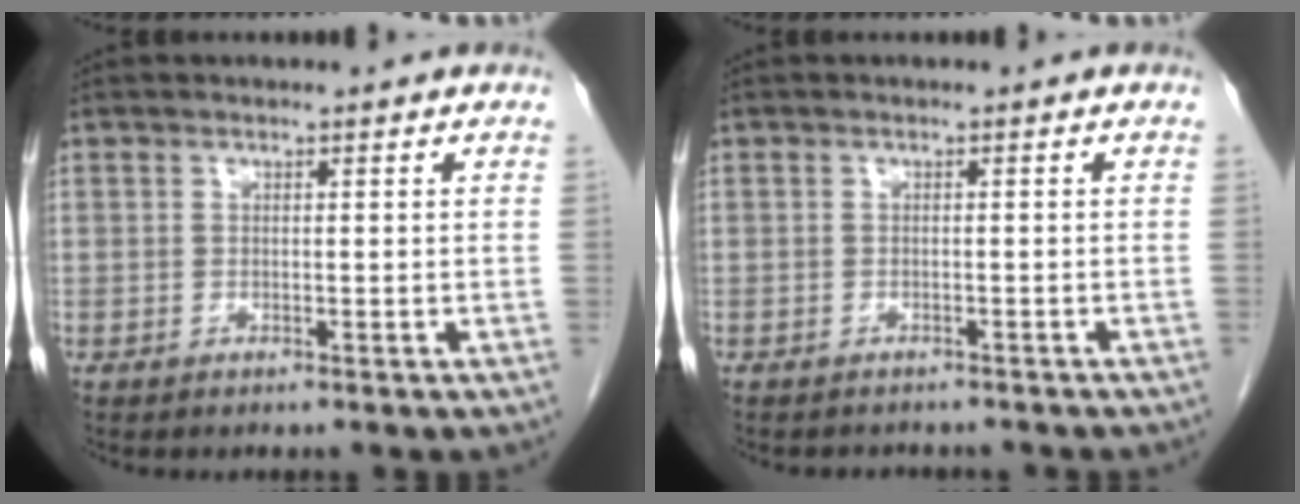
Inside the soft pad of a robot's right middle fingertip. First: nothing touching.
{"total": 4.4, "force": [-4.0, 1.5, 1.2], "torque": [-0.017, -0.001, -0.045]}